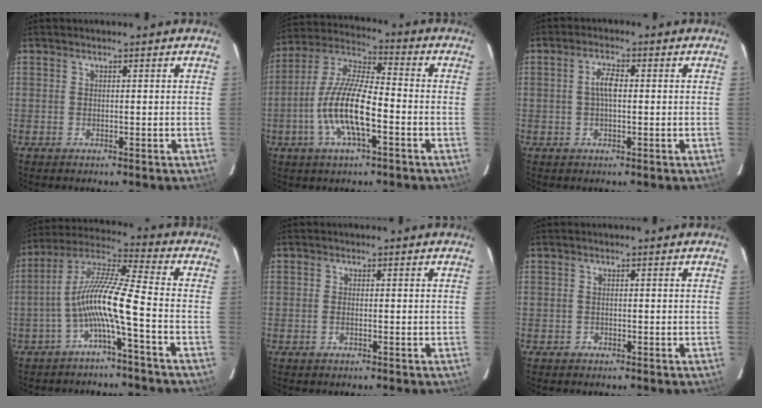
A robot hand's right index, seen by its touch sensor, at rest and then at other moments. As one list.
[{"total": 13.7, "force": [-4.4, 3.8, 12.4], "torque": [-0.254, -0.001, -0.086]}, {"total": 3.3, "force": [0.1, 1.2, 3.0], "torque": [-0.061, 0.008, 0.002]}, {"total": 10.5, "force": [-3.9, 0.0, 9.8], "torque": [-0.204, 0.016, -0.076]}, {"total": 1.0, "force": [-0.4, 0.5, 0.8], "torque": [-0.017, 0.001, -0.007]}, {"total": 0.8, "force": [-0.6, 0.6, -0.1], "torque": [0.003, 0.003, -0.009]}]